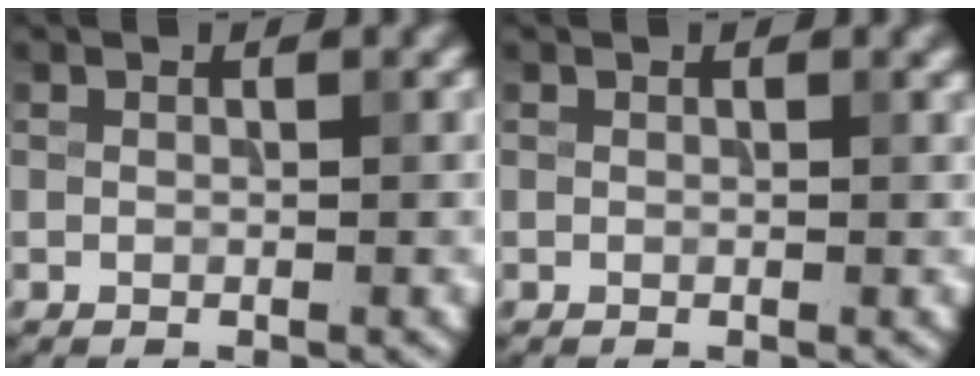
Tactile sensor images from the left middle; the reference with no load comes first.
{"total": 0.0}